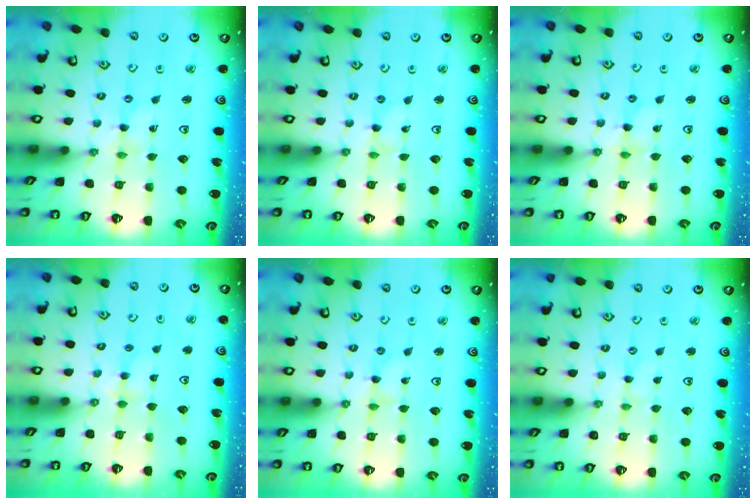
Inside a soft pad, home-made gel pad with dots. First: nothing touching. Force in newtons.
{"total": 0.0}
{"total": 0.7, "press": 0.7, "slide": 0.1}
{"total": 2.4, "press": 2.4, "slide": 0.4}
{"total": 0.0}
{"total": 0.7, "press": 0.7, "slide": 0.1}